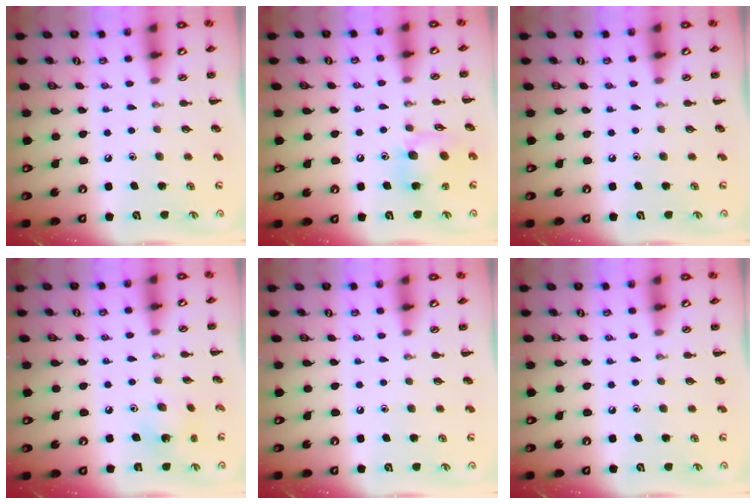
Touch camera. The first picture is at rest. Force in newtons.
{"total": 11.6, "press": 11.5, "slide": 1.4}
{"total": 0.0}
{"total": 2.6, "press": 2.6, "slide": 0.5}
{"total": 0.0}
{"total": 0.0}